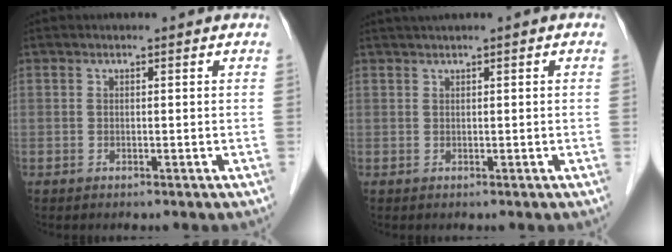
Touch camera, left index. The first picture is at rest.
{"total": 1.7, "force": [1.0, -0.1, 1.3], "torque": [-0.029, 0.016, 0.022]}